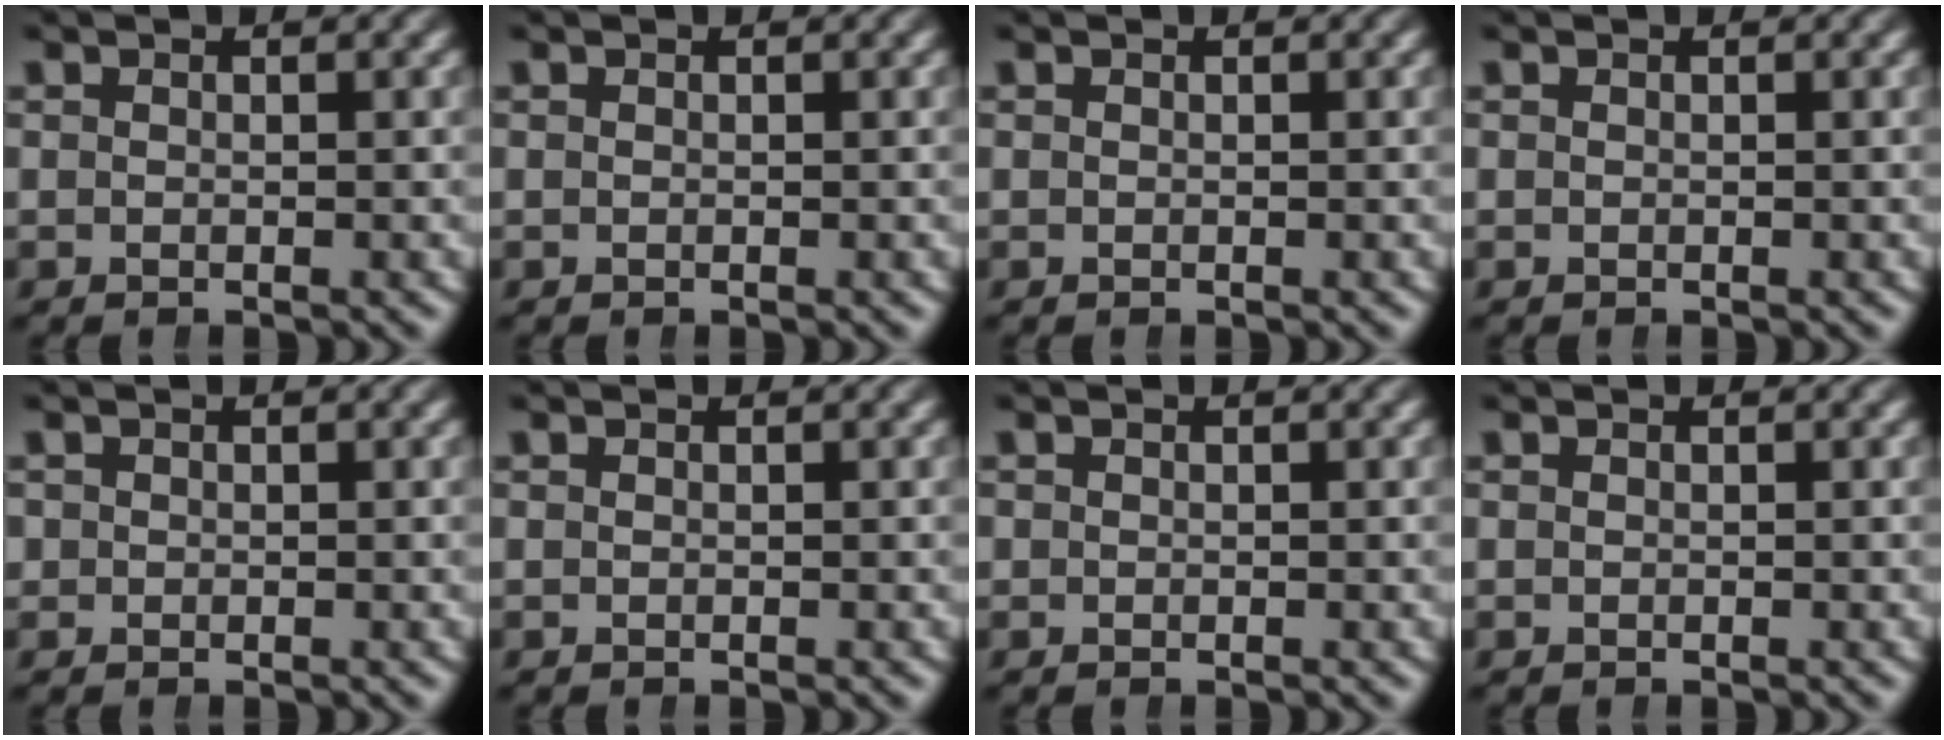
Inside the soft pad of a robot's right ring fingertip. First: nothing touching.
{"total": 0.0}
{"total": 0.0}
{"total": 0.0}
{"total": 0.6, "force": [0.2, 0.5, 0.0], "torque": [0.000, -0.005, 0.006]}
{"total": 0.0}
{"total": 0.0}
{"total": 0.0}